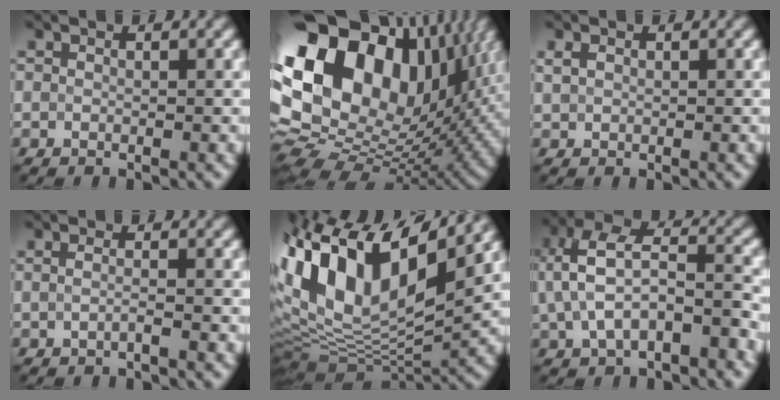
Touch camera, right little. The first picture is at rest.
{"total": 19.5, "force": [5.5, 13.1, 13.4], "torque": [-0.278, 0.033, 0.088]}
{"total": 1.1, "force": [0.5, 0.8, 0.5], "torque": [-0.013, 0.002, 0.011]}
{"total": 1.1, "force": [-0.3, 0.3, 0.9], "torque": [-0.016, -0.003, -0.011]}
{"total": 14.3, "force": [4.2, 7.5, 11.4], "torque": [-0.232, 0.020, 0.074]}
{"total": 7.5, "force": [-0.6, 4.3, 6.1], "torque": [-0.121, 0.022, -0.014]}